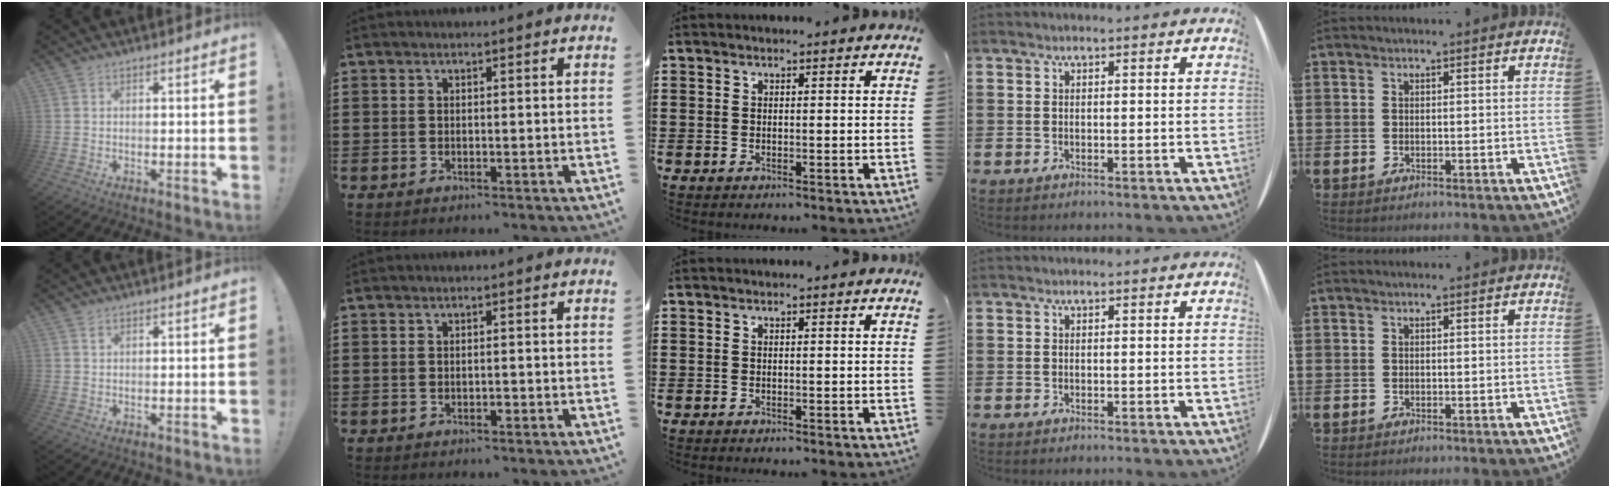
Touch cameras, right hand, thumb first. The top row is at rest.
{"thumb": {"total": 0.7, "force": [0.4, 0.4, 0.3], "torque": [-0.002, -0.002, 0.007]}, "index": {"total": 0.7, "force": [-0.3, 0.2, 0.6], "torque": [-0.013, -0.004, -0.005]}}